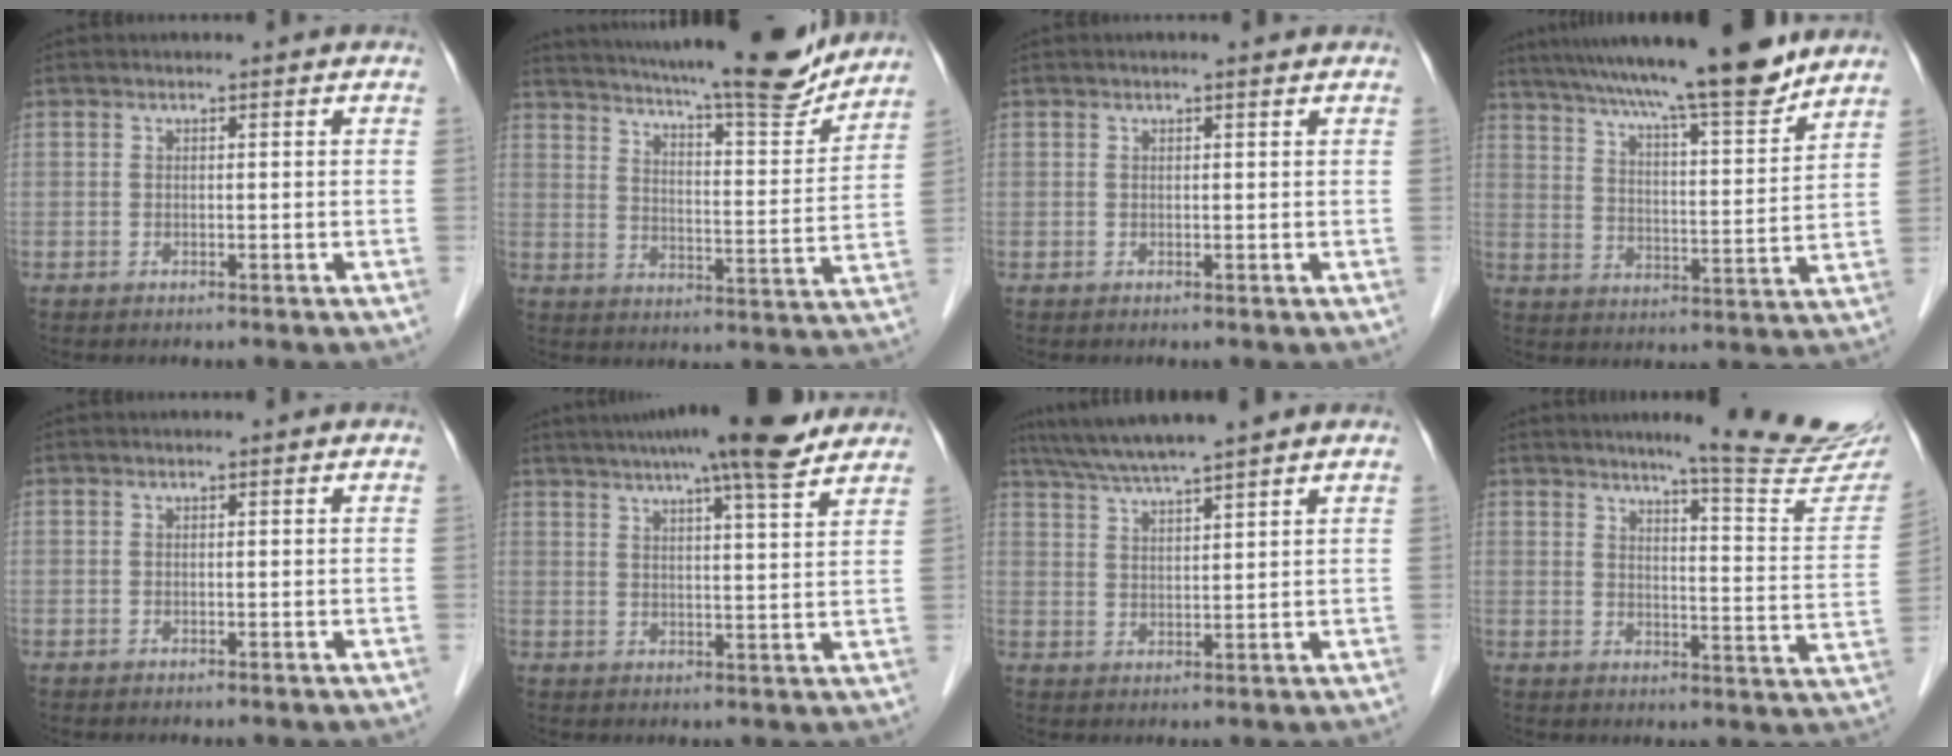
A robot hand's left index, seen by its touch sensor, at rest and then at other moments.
{"total": 20.7, "force": [18.7, 2.0, 8.8], "torque": [-0.139, -0.037, 0.249]}
{"total": 0.8, "force": [0.6, 0.0, 0.6], "torque": [-0.012, 0.002, 0.009]}
{"total": 18.1, "force": [15.2, 0.6, 9.8], "torque": [-0.153, 0.005, 0.232]}
{"total": 0.0}
{"total": 14.7, "force": [11.7, 0.8, 8.8], "torque": [-0.134, 0.021, 0.155]}
{"total": 8.2, "force": [7.0, -0.7, 4.3], "torque": [-0.077, 0.021, 0.119]}
{"total": 16.7, "force": [14.6, -0.1, 8.0], "torque": [-0.094, -0.078, 0.169]}